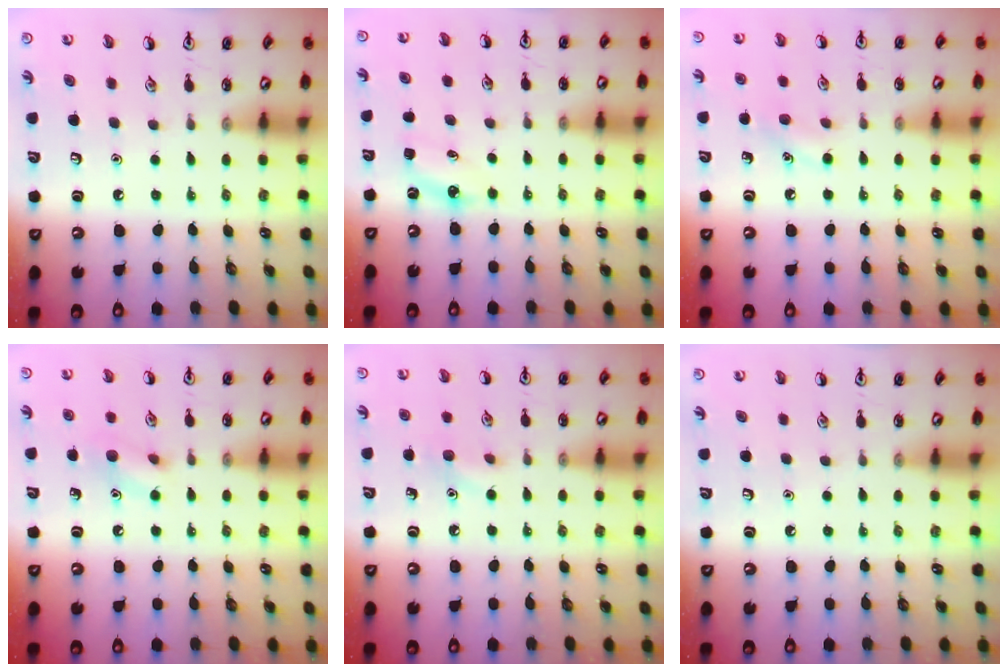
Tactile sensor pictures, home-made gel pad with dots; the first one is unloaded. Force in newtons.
{"total": 4.6, "press": 4.4, "slide": 1.4}
{"total": 6.4, "press": 6.1, "slide": 2.0}
{"total": 7.2, "press": 7.1, "slide": 1.3}
{"total": 5.7, "press": 5.5, "slide": 1.7}
{"total": 0.0}